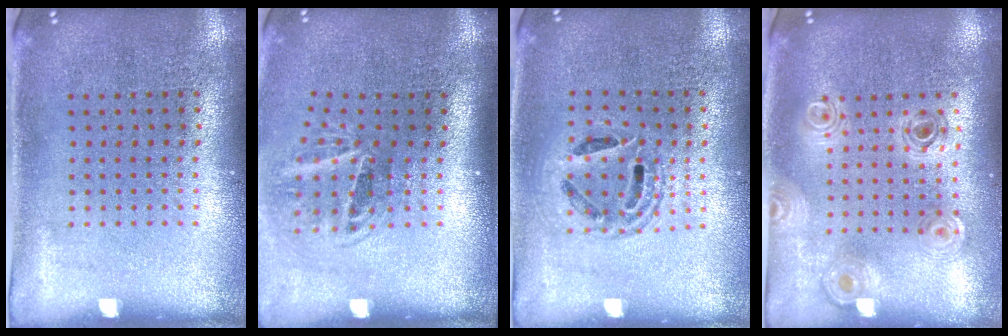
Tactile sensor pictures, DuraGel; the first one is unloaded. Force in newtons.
{"total": 2.0, "press": 1.3, "slide": 1.6}
{"total": 1.4, "press": 1.2, "slide": 0.7}
{"total": 0.8, "press": 0.8, "slide": 0.1}